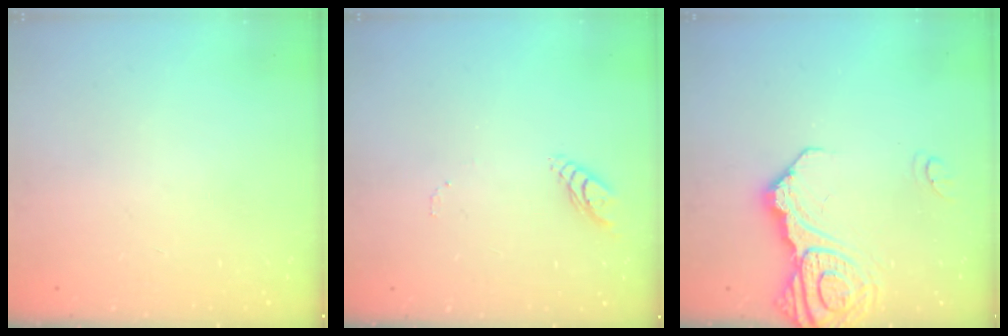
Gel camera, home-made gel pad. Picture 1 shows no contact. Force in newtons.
{"total": 4.6, "press": 4.5, "slide": 0.5}
{"total": 15.6, "press": 15.5, "slide": 1.9}